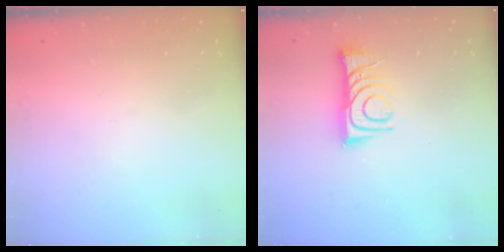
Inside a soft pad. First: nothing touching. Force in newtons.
{"total": 10.3, "press": 10.3, "slide": 0.6}